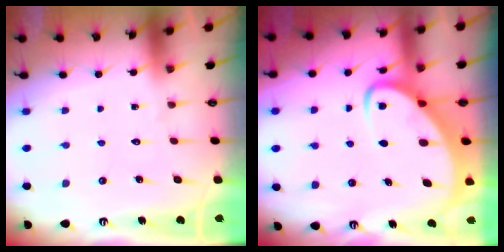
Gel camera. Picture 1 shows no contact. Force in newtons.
{"total": 4.5, "press": 4.5, "slide": 0.4}